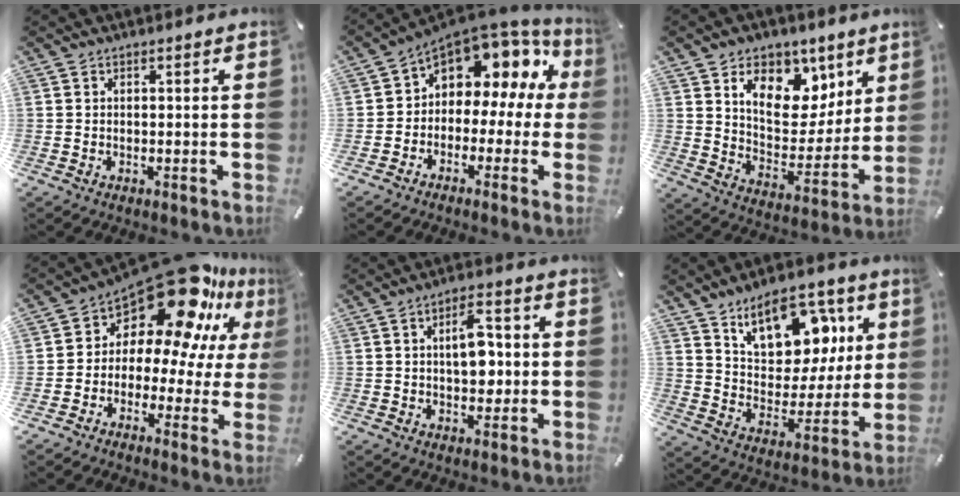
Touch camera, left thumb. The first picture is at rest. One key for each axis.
{"total": 9.0, "fx": 3.7, "fy": 6.7, "fz": 4.8, "tx": -0.072, "ty": -0.035, "tz": 0.061}
{"total": 14.1, "fx": 8.0, "fy": 9.8, "fz": 6.2, "tx": -0.095, "ty": -0.054, "tz": 0.147}
{"total": 18.6, "fx": 12.3, "fy": 9.3, "fz": 10.3, "tx": -0.166, "ty": -0.102, "tz": 0.211}
{"total": 8.8, "fx": 0.7, "fy": 5.3, "fz": 7.0, "tx": -0.106, "ty": 0.004, "tz": 0.007}
{"total": 15.9, "fx": 9.5, "fy": 9.8, "fz": 8.2, "tx": -0.123, "ty": -0.055, "tz": 0.171}